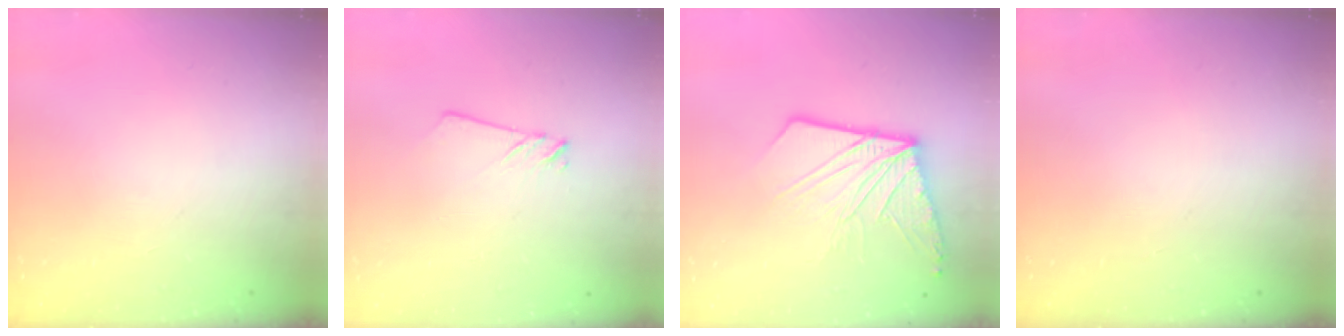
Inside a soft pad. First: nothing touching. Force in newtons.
{"total": 2.0, "press": 2.0, "slide": 0.1}
{"total": 14.4, "press": 14.4, "slide": 1.5}
{"total": 0.0}